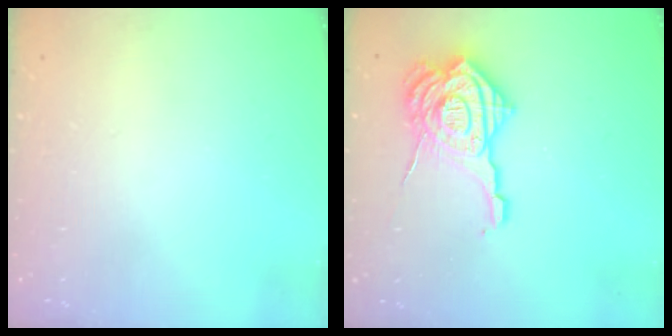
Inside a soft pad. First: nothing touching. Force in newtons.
{"total": 18.9, "press": 18.8, "slide": 1.9}